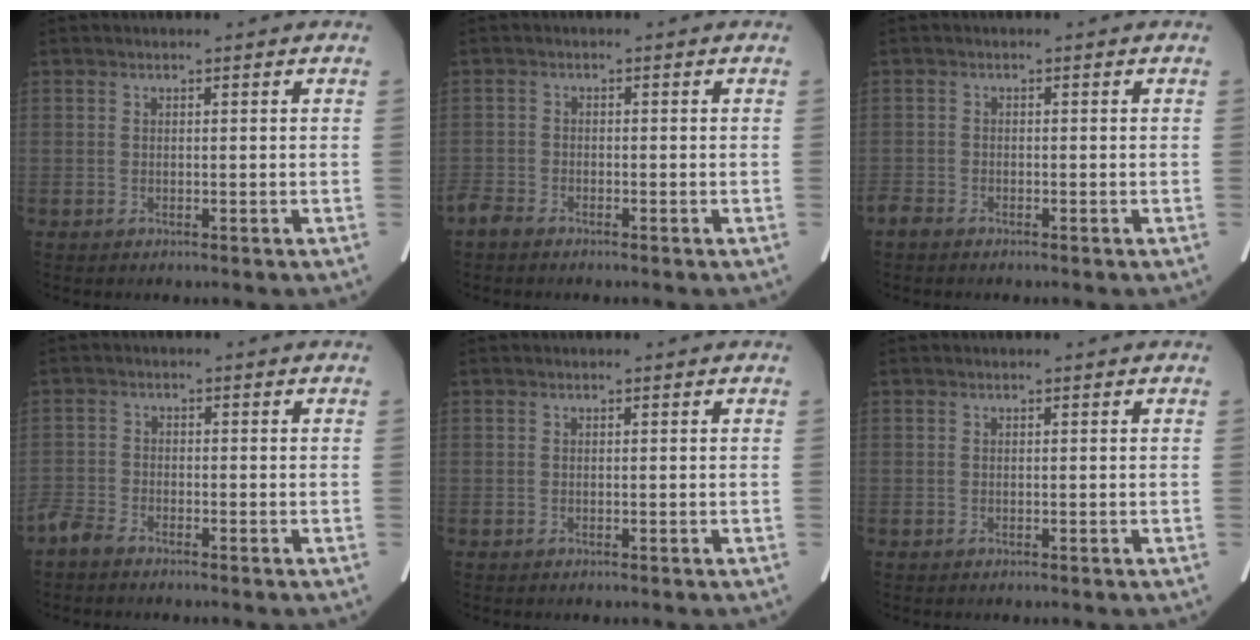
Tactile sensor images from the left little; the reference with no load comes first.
{"total": 2.4, "force": [-2.2, 0.7, 0.7], "torque": [-0.019, -0.003, -0.041]}
{"total": 1.6, "force": [-1.5, 0.5, 0.5], "torque": [-0.017, -0.002, -0.027]}
{"total": 2.9, "force": [-2.7, 0.7, 0.9], "torque": [-0.021, -0.004, -0.054]}
{"total": 0.0}
{"total": 0.0}